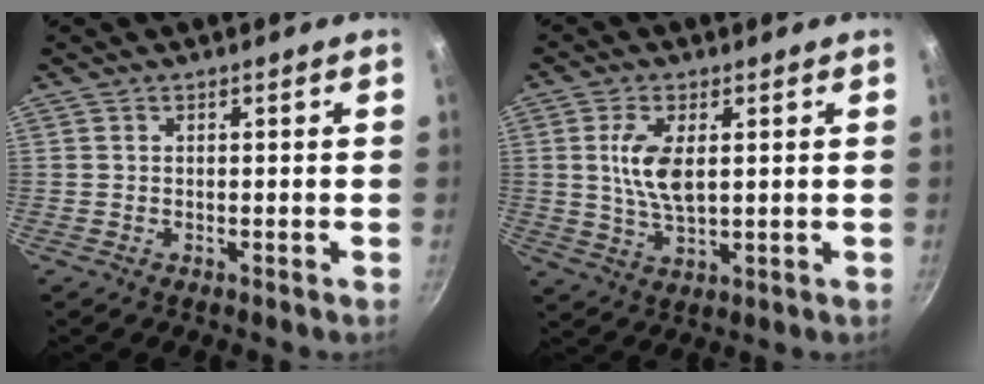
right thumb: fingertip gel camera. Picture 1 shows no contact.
{"total": 8.0, "force": [1.5, 3.7, 6.9], "torque": [-0.130, -0.009, 0.032]}